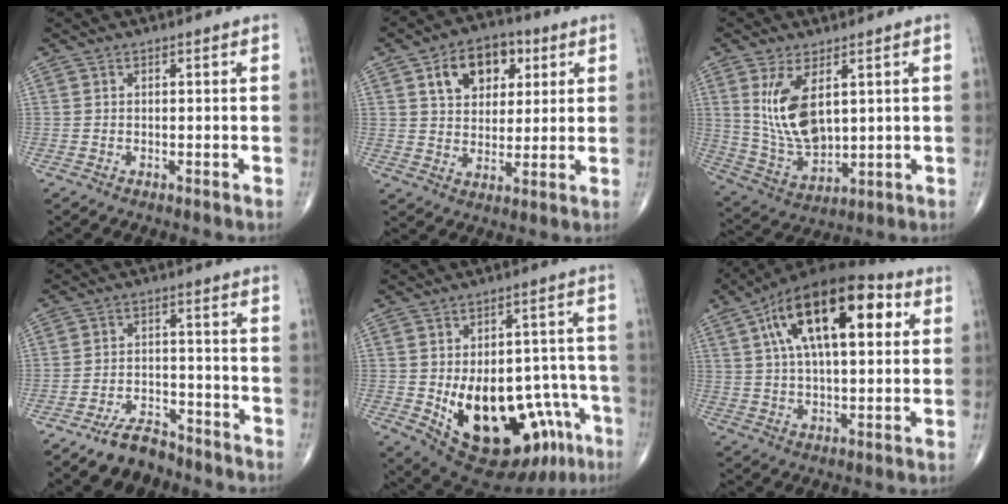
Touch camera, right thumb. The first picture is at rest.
{"total": 12.0, "force": [4.8, 8.1, 7.4], "torque": [-0.081, -0.006, 0.076]}
{"total": 11.9, "force": [3.6, 6.0, 9.7], "torque": [-0.180, -0.023, 0.087]}
{"total": 7.4, "force": [-5.9, 3.5, 2.6], "torque": [-0.031, 0.045, -0.102]}
{"total": 23.3, "force": [-9.1, 12.2, 17.7], "torque": [-0.206, 0.027, -0.105]}
{"total": 22.3, "force": [7.5, 9.8, 18.5], "torque": [-0.303, 0.014, 0.117]}